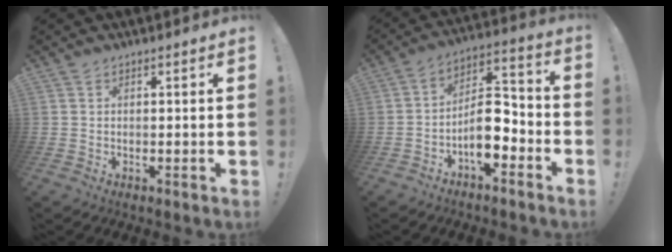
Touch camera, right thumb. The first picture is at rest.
{"total": 11.2, "force": [-5.0, 5.3, 8.5], "torque": [-0.148, 0.028, -0.085]}